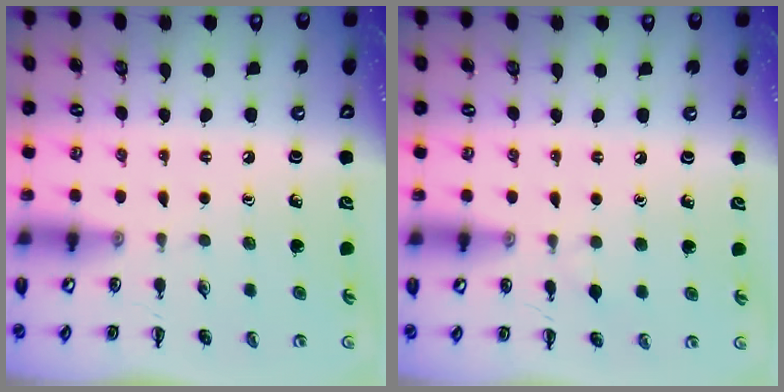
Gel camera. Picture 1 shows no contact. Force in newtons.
{"total": 3.4, "press": 3.1, "slide": 1.3}